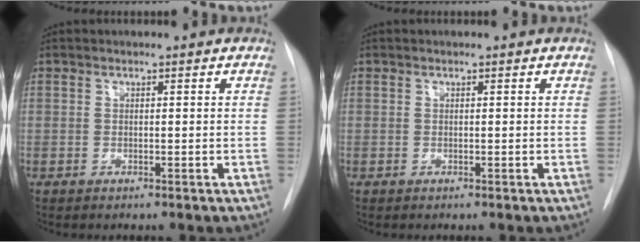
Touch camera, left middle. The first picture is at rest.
{"total": 0.0}